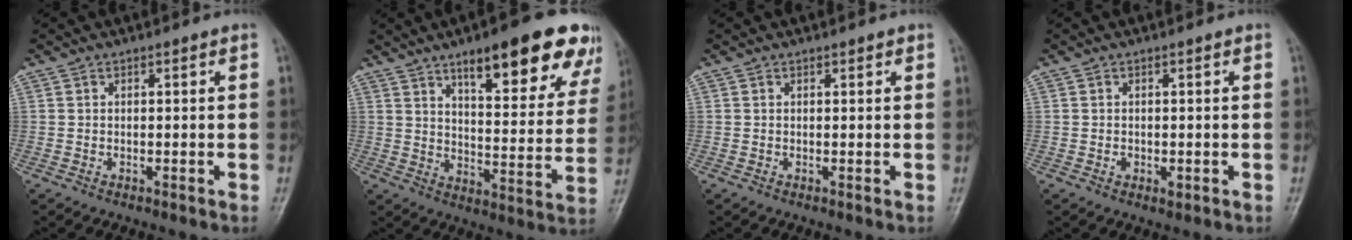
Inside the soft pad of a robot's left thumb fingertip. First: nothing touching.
{"total": 20.9, "force": [12.7, 6.3, 15.3], "torque": [-0.161, -0.046, 0.178]}
{"total": 0.6, "force": [0.4, 0.3, 0.3], "torque": [-0.002, -0.002, 0.003]}
{"total": 1.7, "force": [-0.4, 1.2, 1.1], "torque": [-0.015, -0.001, -0.005]}